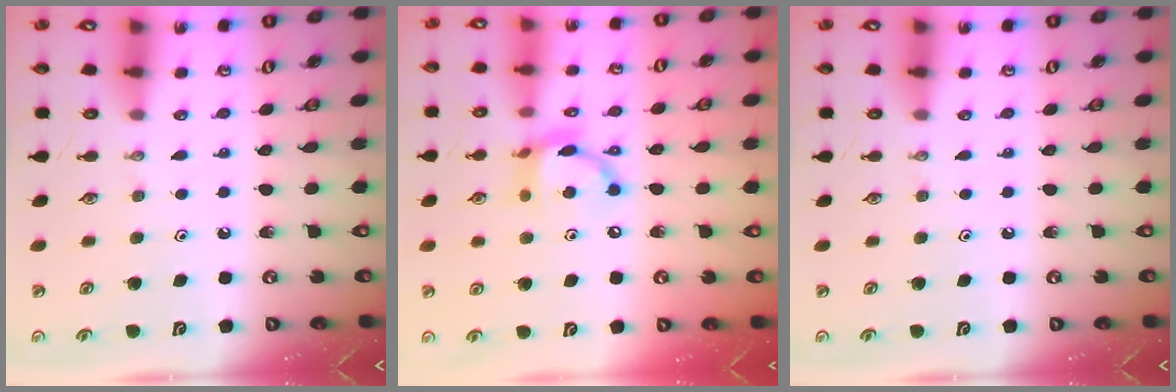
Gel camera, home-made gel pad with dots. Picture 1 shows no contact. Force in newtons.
{"total": 12.6, "press": 12.6, "slide": 1.1}
{"total": 0.0}